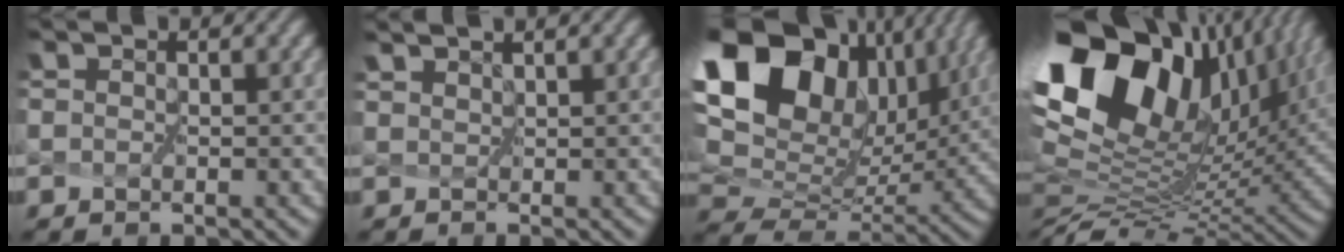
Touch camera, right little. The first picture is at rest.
{"total": 1.1, "force": [1.0, 0.0, 0.3], "torque": [-0.012, 0.005, 0.026]}
{"total": 17.9, "force": [8.2, 11.5, 10.9], "torque": [-0.226, 0.049, 0.157]}
{"total": 16.7, "force": [5.9, 9.5, 12.4], "torque": [-0.240, 0.023, 0.118]}